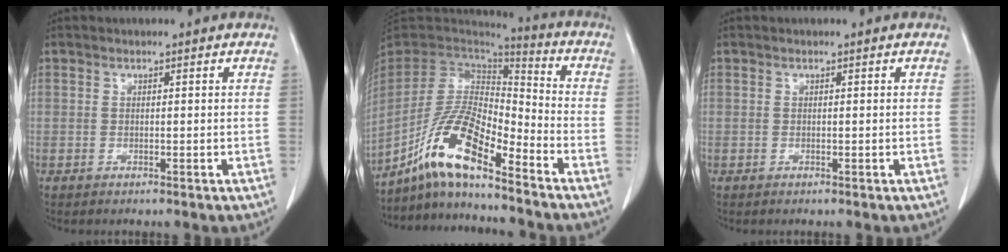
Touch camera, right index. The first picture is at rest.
{"total": 13.5, "force": [-8.8, 2.6, 9.8], "torque": [-0.198, 0.008, -0.164]}
{"total": 0.0}